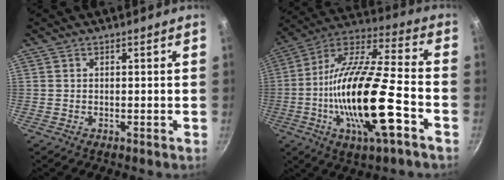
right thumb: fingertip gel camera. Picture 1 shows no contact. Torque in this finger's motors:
{"motor_torque": [2.53, 2.28, 2.22, -0.55, 0.90]}